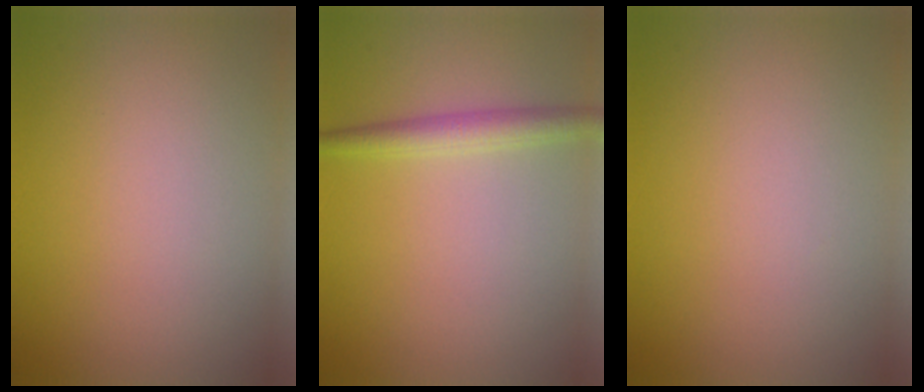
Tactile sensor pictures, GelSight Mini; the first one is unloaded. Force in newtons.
{"total": 2.4, "press": 2.4, "slide": 0.0}
{"total": 0.0}